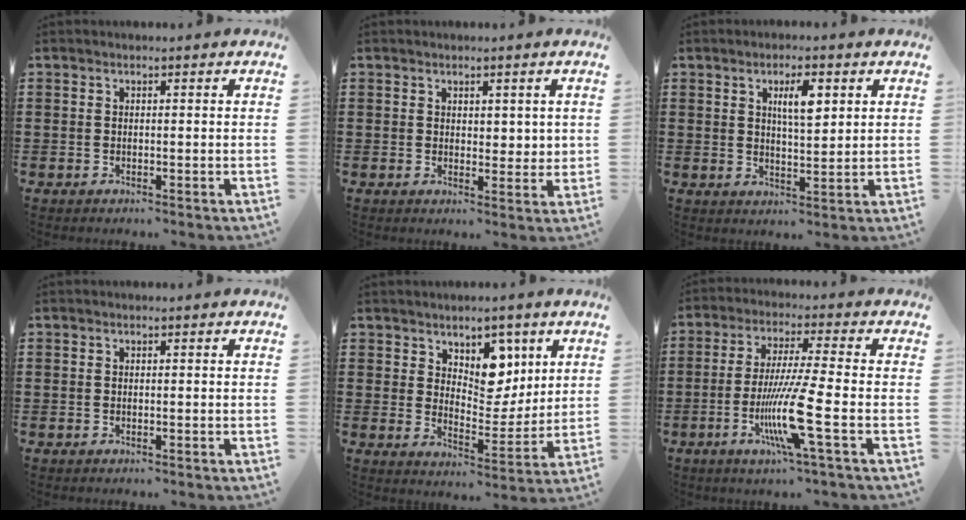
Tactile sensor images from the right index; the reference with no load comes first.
{"total": 2.5, "force": [1.6, 1.7, 0.9], "torque": [-0.006, 0.002, 0.027]}
{"total": 4.8, "force": [1.9, 1.4, 4.2], "torque": [-0.080, 0.004, 0.029]}
{"total": 0.0}
{"total": 7.0, "force": [4.5, 4.7, 2.6], "torque": [-0.048, -0.024, 0.078]}
{"total": 11.2, "force": [-3.6, 0.1, 10.6], "torque": [-0.211, -0.020, -0.071]}